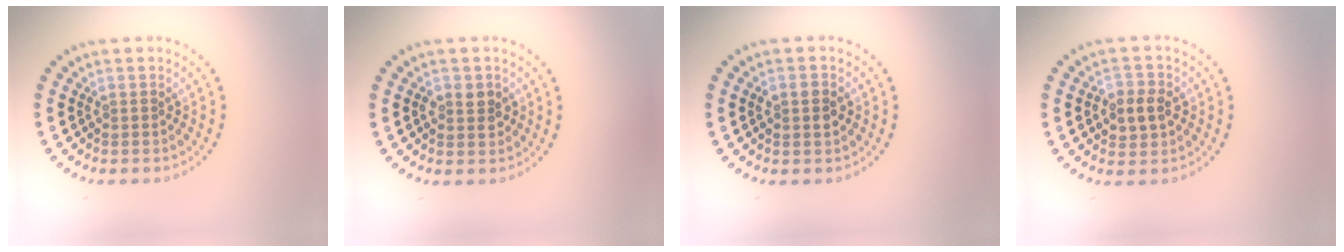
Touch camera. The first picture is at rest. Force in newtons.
{"total": 2.0, "press": 2.0, "slide": 0.1}
{"total": 1.4, "press": 1.4, "slide": 0.1}
{"total": 3.0, "press": 2.9, "slide": 0.4}